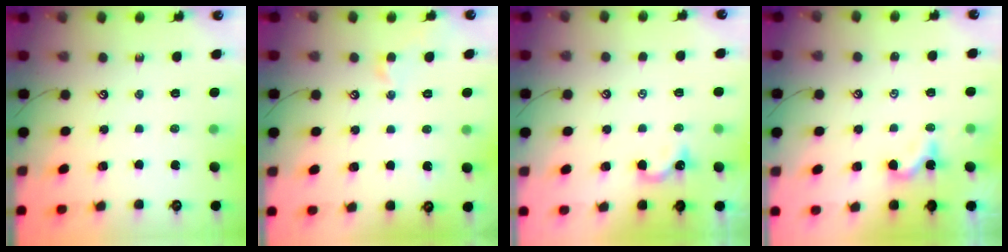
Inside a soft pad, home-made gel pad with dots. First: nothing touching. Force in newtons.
{"total": 0.0}
{"total": 0.8, "press": 0.7, "slide": 0.3}
{"total": 0.6, "press": 0.5, "slide": 0.4}